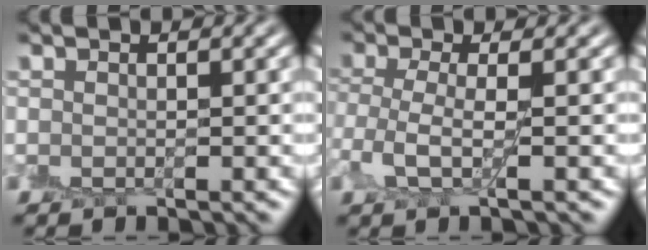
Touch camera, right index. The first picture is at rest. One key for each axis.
{"total": 2.4, "fx": -0.3, "fy": 0.9, "fz": 2.2, "tx": -0.063, "ty": -0.001, "tz": -0.008}